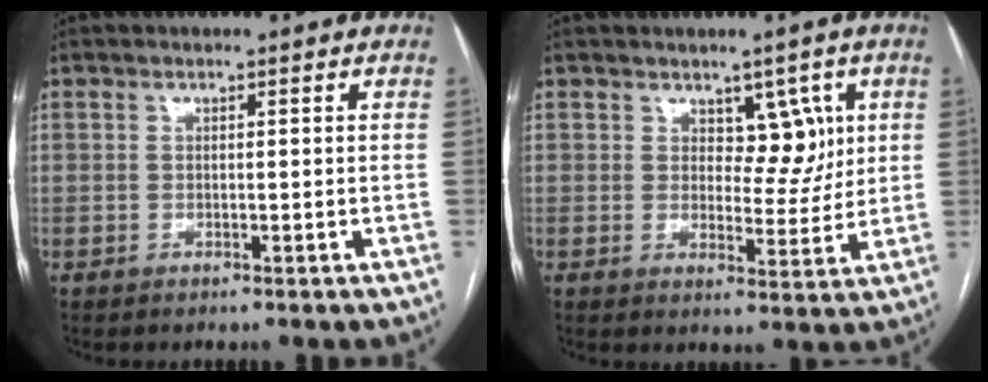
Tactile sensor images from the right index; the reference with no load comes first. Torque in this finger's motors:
{"motor_torque": [-0.03, 0.08, -0.01, 0.00]}